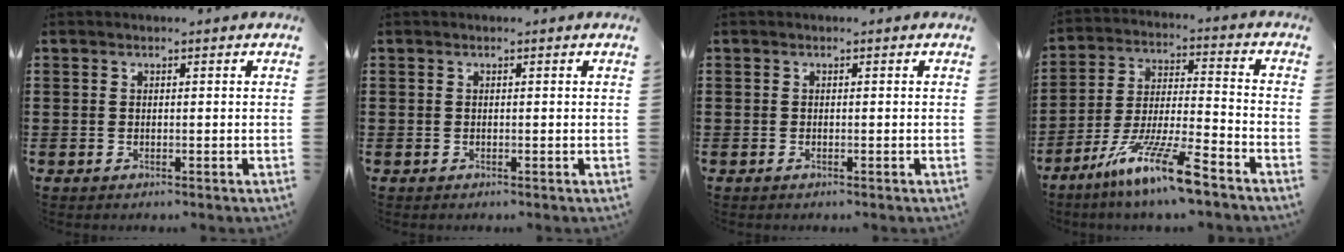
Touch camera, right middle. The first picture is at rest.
{"total": 0.0}
{"total": 0.0}
{"total": 11.8, "force": [-8.6, 1.0, 8.1], "torque": [-0.158, 0.006, -0.165]}